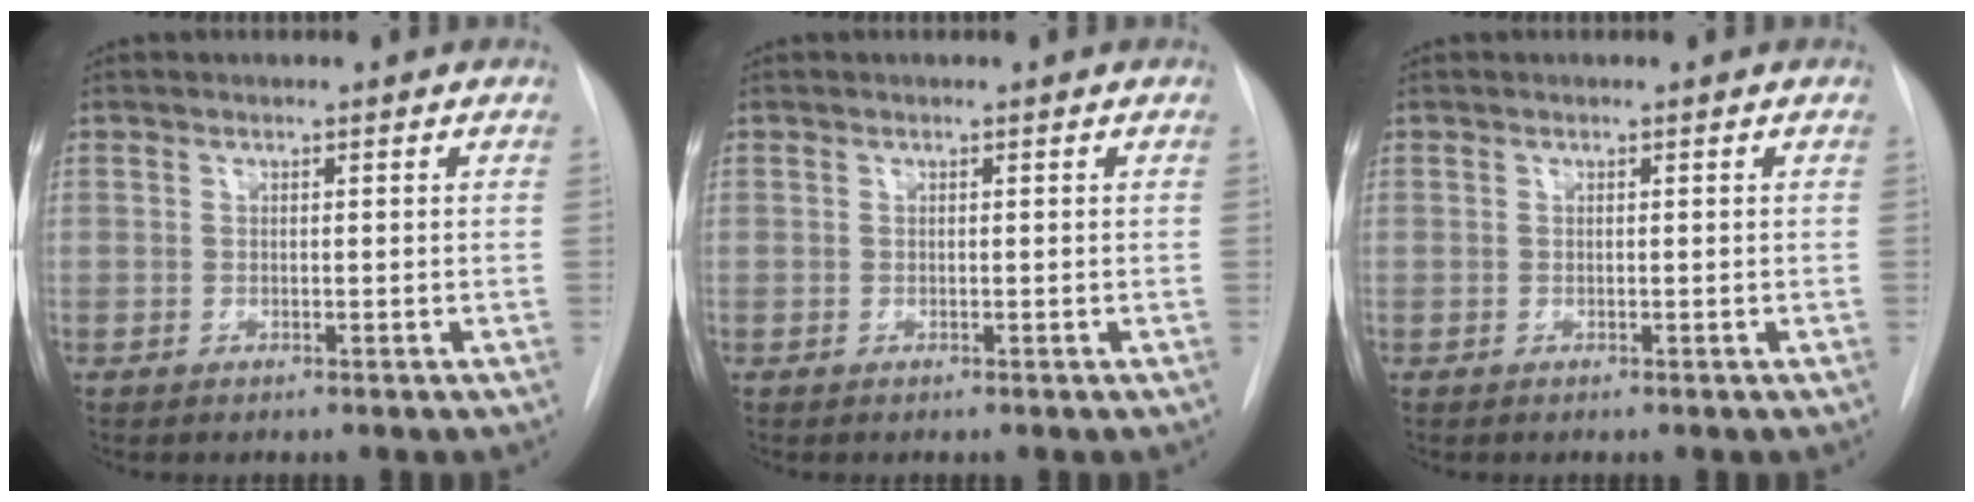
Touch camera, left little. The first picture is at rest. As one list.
[{"total": 0.0}, {"total": 0.0}]